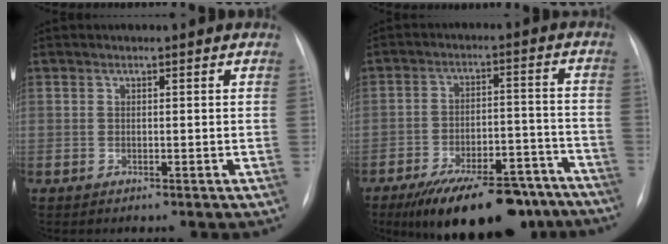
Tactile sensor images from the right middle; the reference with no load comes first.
{"total": 19.8, "force": [-15.6, 7.1, 9.8], "torque": [-0.122, 0.022, -0.226]}